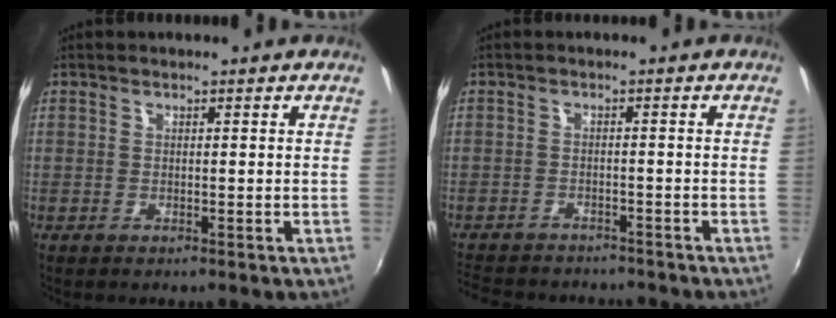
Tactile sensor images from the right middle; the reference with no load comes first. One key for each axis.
{"total": 11.8, "fx": -10.2, "fy": 4.5, "fz": 3.9, "tx": -0.106, "ty": -0.012, "tz": -0.153}